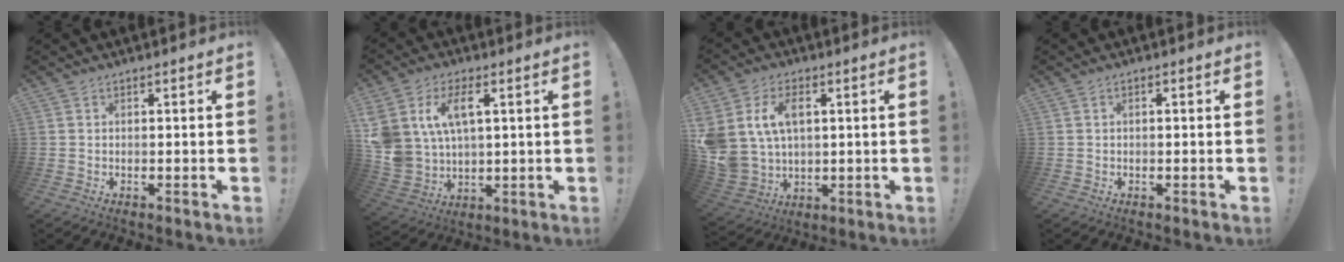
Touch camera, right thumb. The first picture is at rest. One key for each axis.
{"total": 12.7, "fx": 5.1, "fy": 8.4, "fz": 8.0, "tx": -0.170, "ty": -0.014, "tz": 0.099}
{"total": 12.8, "fx": 4.4, "fy": 9.3, "fz": 7.6, "tx": -0.157, "ty": -0.017, "tz": 0.087}
{"total": 0.9, "fx": -0.5, "fy": 0.4, "fz": 0.7, "tx": -0.015, "ty": 0.005, "tz": -0.009}